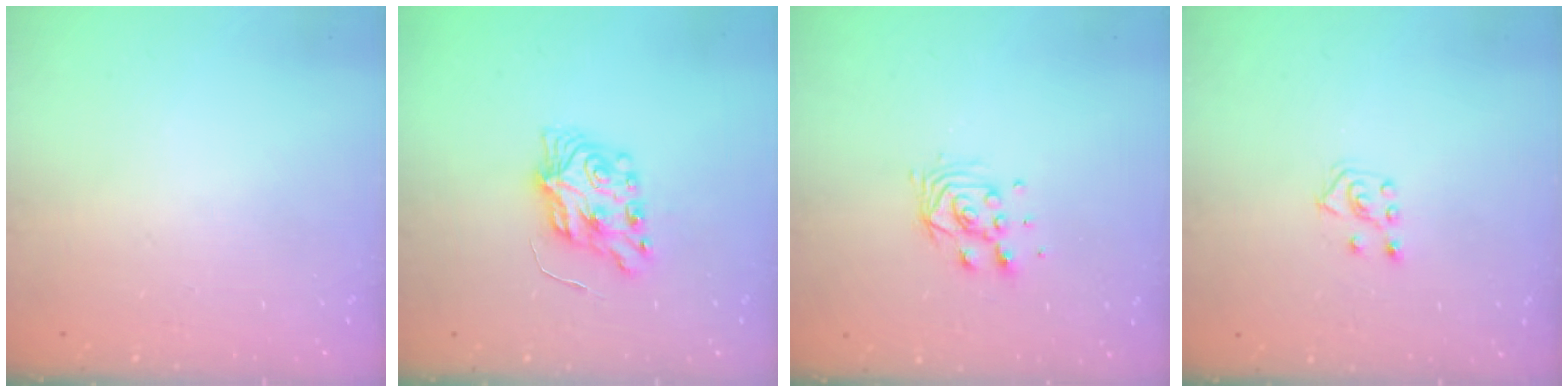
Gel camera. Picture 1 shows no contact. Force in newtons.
{"total": 7.3, "press": 7.3, "slide": 0.2}
{"total": 7.0, "press": 7.0, "slide": 0.4}
{"total": 4.6, "press": 4.5, "slide": 0.8}